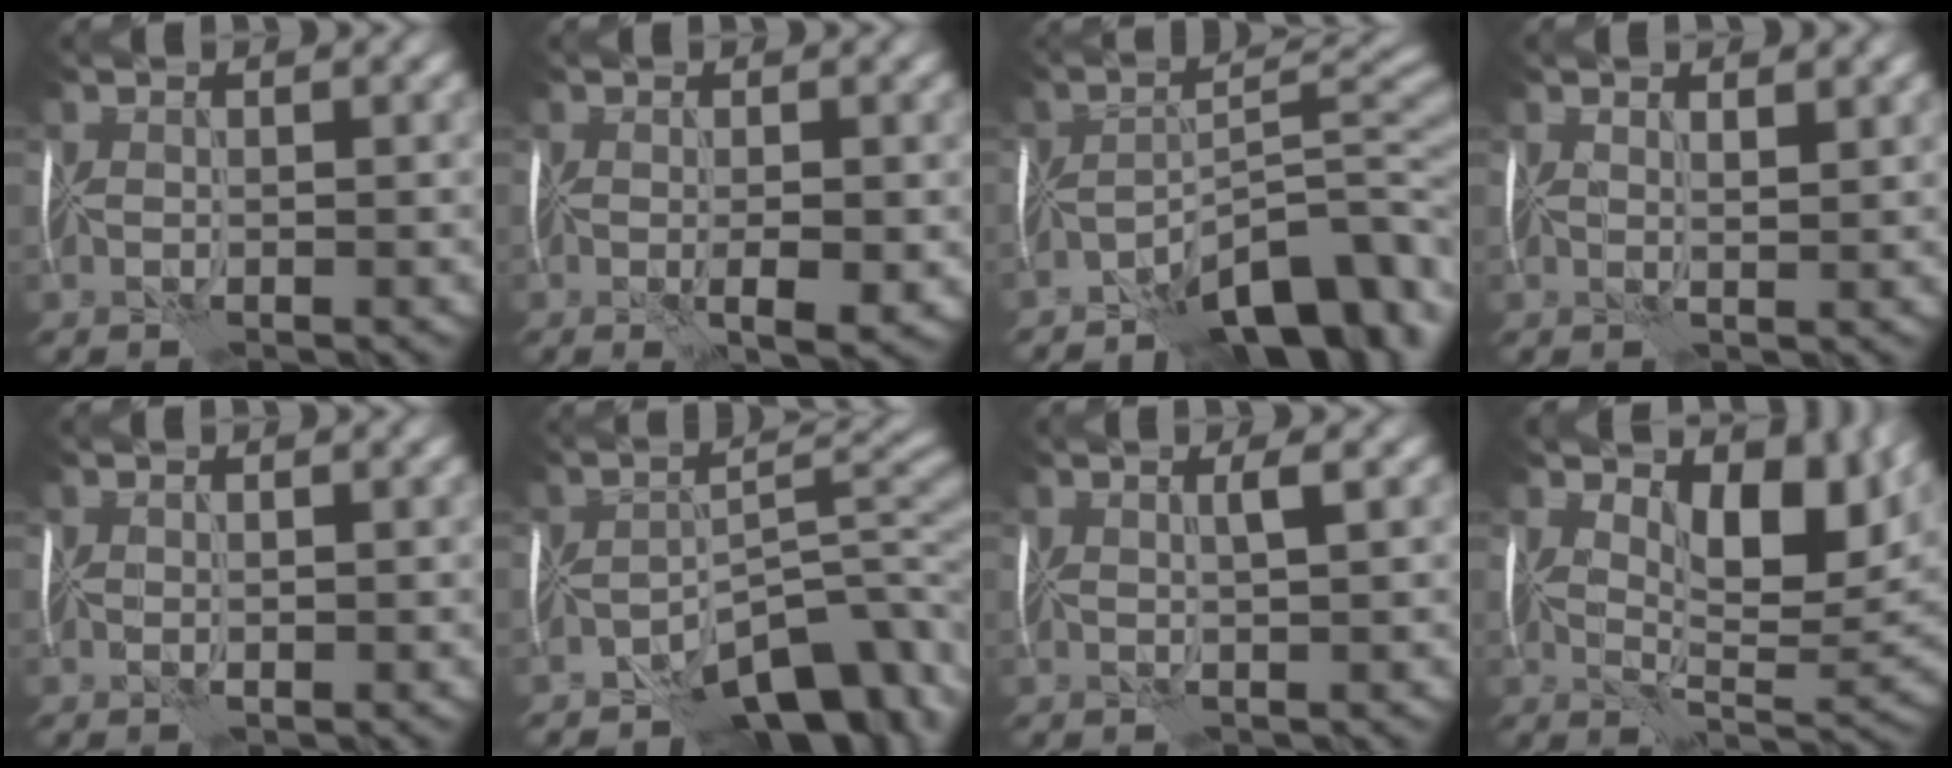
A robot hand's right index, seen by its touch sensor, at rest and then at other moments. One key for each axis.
{"total": 2.7, "fx": -0.4, "fy": 0.4, "fz": 2.6, "tx": -0.050, "ty": -0.007, "tz": -0.008}
{"total": 9.3, "fx": -6.3, "fy": 2.2, "fz": 6.5, "tx": -0.084, "ty": 0.018, "tz": -0.118}
{"total": 1.4, "fx": 1.2, "fy": -0.1, "fz": 0.7, "tx": -0.010, "ty": 0.005, "tz": 0.018}
{"total": 0.0}
{"total": 7.6, "fx": -5.6, "fy": 2.4, "fz": 4.6, "tx": -0.046, "ty": 0.012, "tz": -0.106}
{"total": 1.3, "fx": 0.7, "fy": -0.6, "fz": 0.9, "tx": -0.012, "ty": 0.007, "tz": 0.003}
{"total": 7.2, "fx": 3.0, "fy": 3.3, "fz": 5.6, "tx": -0.086, "ty": -0.009, "tz": 0.041}